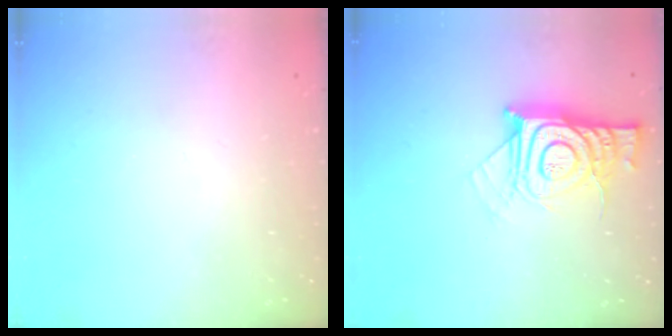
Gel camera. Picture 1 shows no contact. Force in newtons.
{"total": 14.2, "press": 14.2, "slide": 1.2}